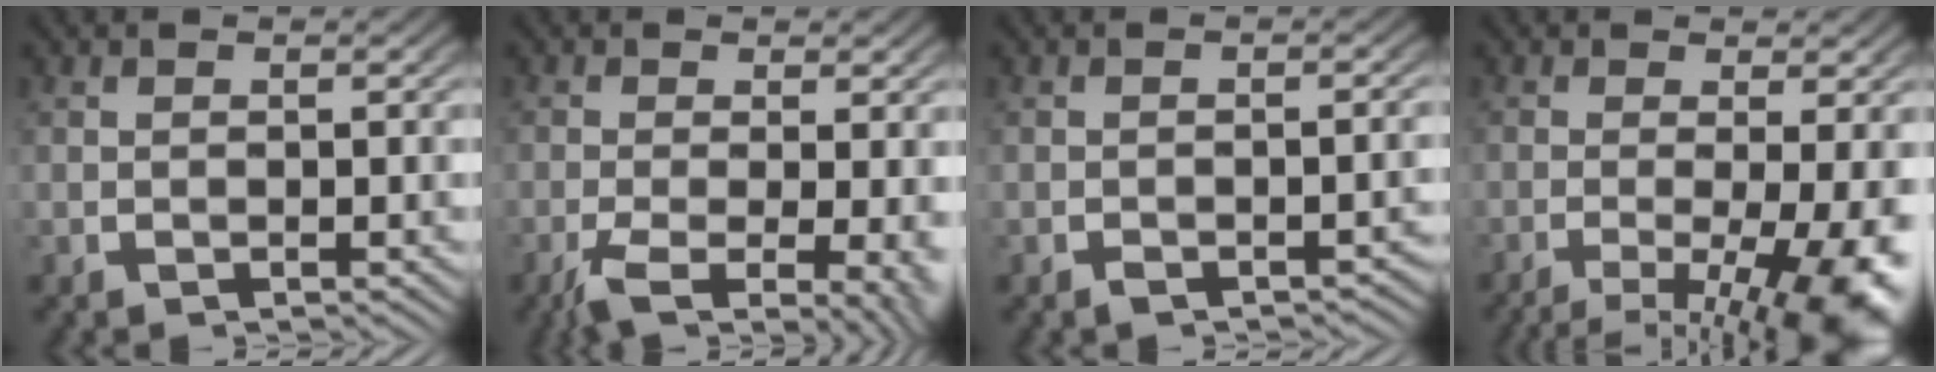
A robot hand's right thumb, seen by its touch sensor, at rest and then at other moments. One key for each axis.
{"total": 7.7, "fx": -3.5, "fy": 3.7, "fz": 5.7, "tx": -0.112, "ty": -0.049, "tz": -0.035}
{"total": 1.8, "fx": -1.7, "fy": 0.3, "fz": 0.6, "tx": -0.008, "ty": -0.001, "tz": -0.026}
{"total": 9.3, "fx": -3.4, "fy": 4.1, "fz": 7.6, "tx": -0.117, "ty": -0.038, "tz": -0.039}